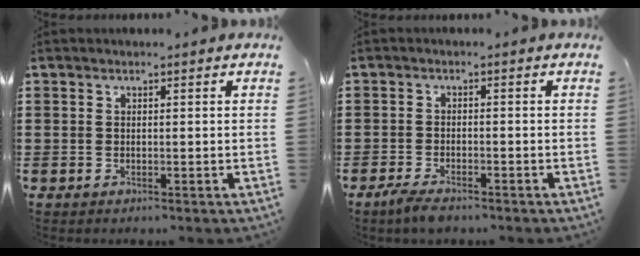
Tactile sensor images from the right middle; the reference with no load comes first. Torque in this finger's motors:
{"motor_torque": [1.69, 0.45, 0.03, 0.07]}